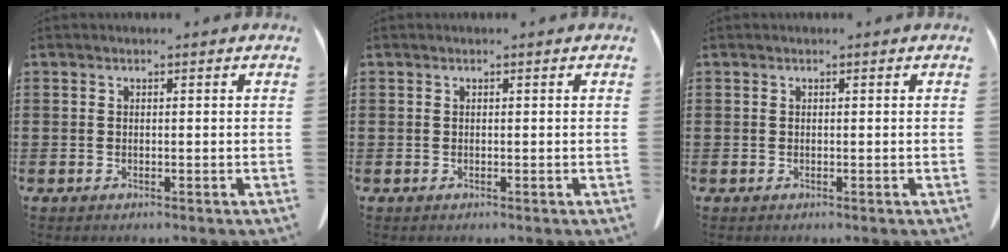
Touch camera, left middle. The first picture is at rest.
{"total": 0.0}
{"total": 0.0}